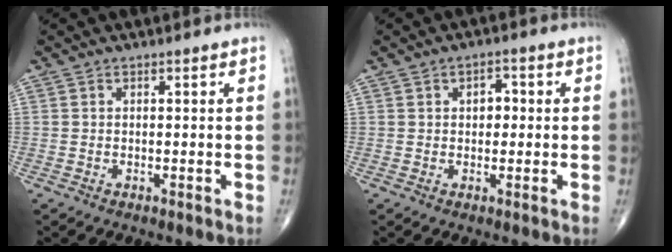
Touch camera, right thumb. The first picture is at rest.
{"total": 3.1, "force": [0.4, 2.1, 2.2], "torque": [-0.016, 0.007, 0.002]}